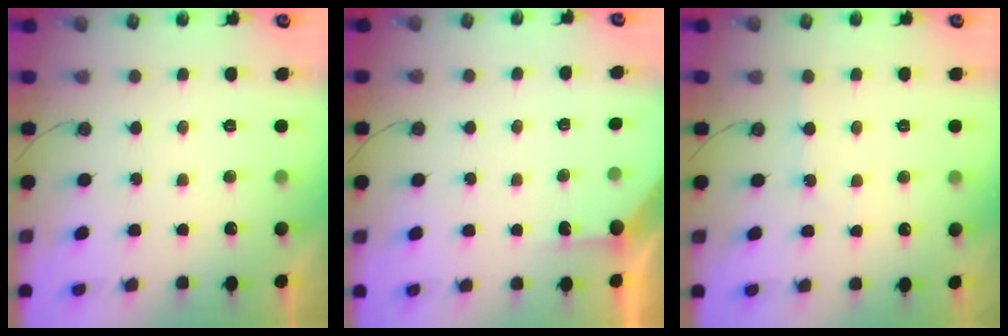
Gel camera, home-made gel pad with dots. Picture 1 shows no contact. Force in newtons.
{"total": 2.3, "press": 2.3, "slide": 0.2}
{"total": 2.1, "press": 2.0, "slide": 0.3}